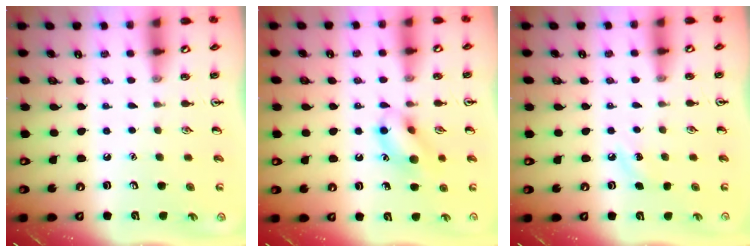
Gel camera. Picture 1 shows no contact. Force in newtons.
{"total": 11.3, "press": 11.2, "slide": 1.2}
{"total": 4.2, "press": 3.9, "slide": 1.5}